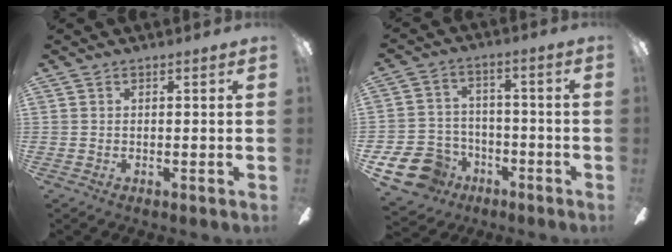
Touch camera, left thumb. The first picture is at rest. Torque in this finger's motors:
{"motor_torque": [-0.15, 0.35, 0.06, 0.03, 0.03]}